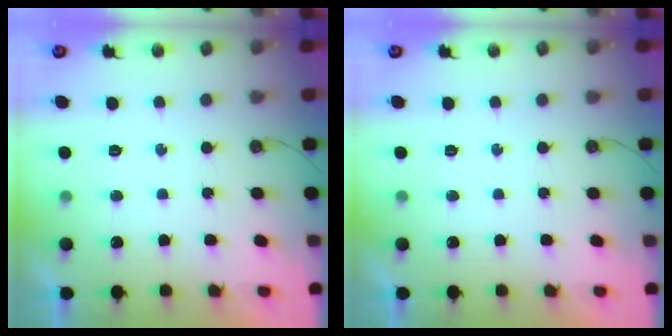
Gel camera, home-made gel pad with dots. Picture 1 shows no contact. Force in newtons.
{"total": 0.0}